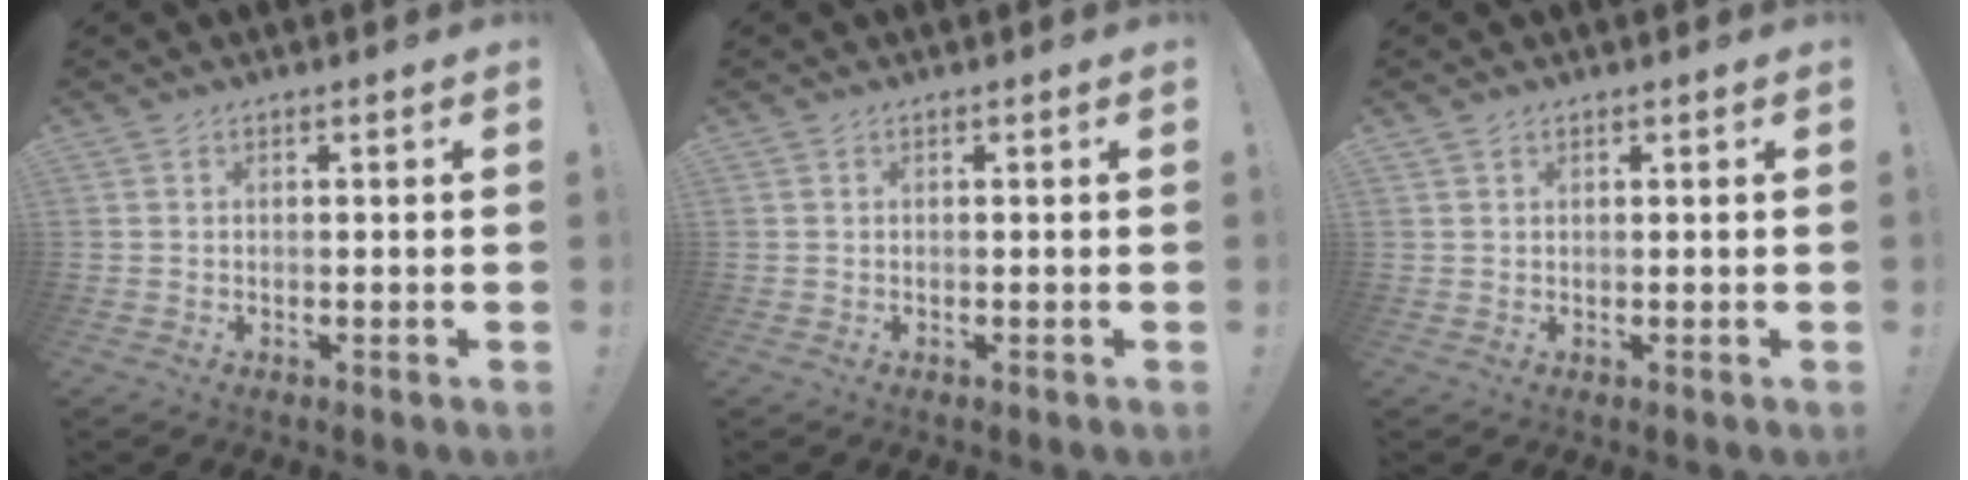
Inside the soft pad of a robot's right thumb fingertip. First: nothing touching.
{"total": 0.0}
{"total": 0.8, "force": [0.6, 0.5, 0.1], "torque": [0.004, -0.002, 0.012]}